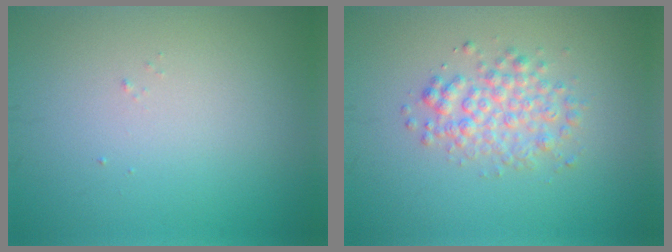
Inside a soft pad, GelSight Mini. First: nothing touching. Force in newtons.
{"total": 3.0, "press": 3.0, "slide": 0.1}